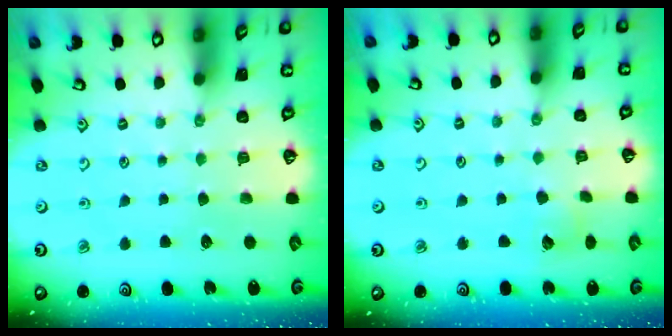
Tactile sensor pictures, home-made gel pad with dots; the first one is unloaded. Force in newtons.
{"total": 2.9, "press": 2.9, "slide": 0.3}